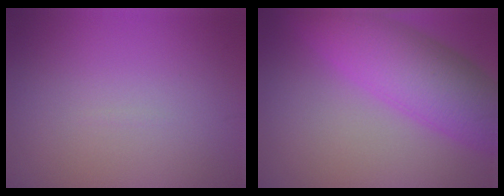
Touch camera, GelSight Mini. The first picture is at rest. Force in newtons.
{"total": 8.6, "press": 8.6, "slide": 0.1}